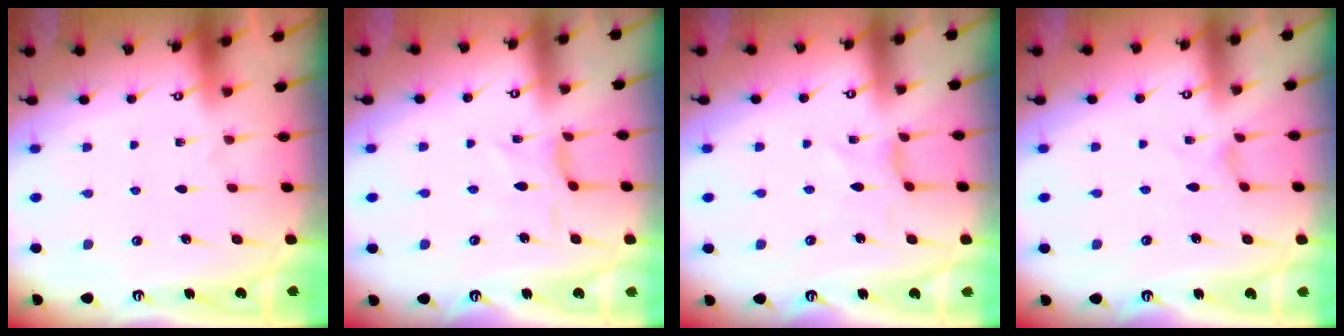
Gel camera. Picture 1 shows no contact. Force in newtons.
{"total": 1.9, "press": 1.8, "slide": 0.5}
{"total": 1.4, "press": 1.4, "slide": 0.2}
{"total": 0.0}